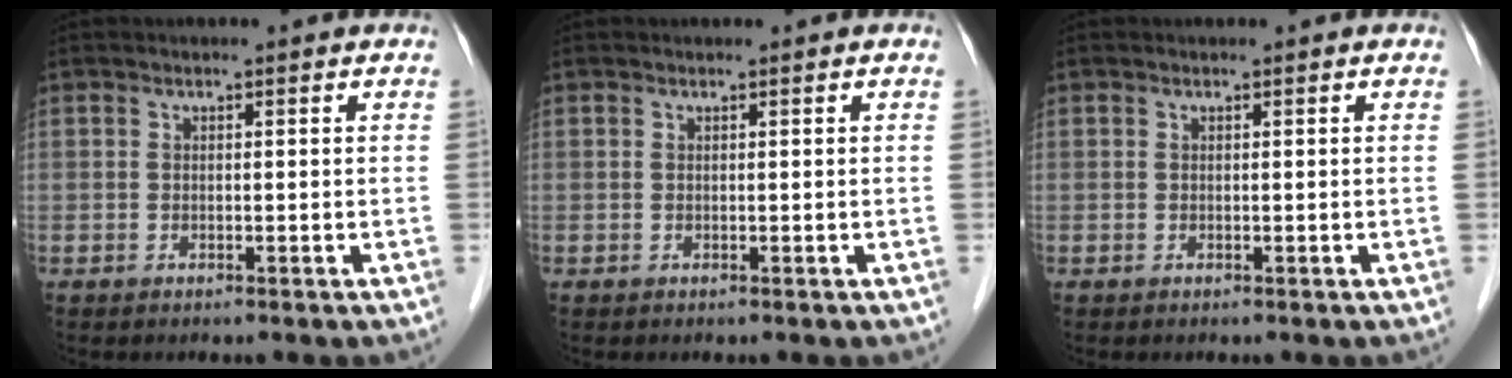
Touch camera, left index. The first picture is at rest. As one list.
[{"total": 0.0}, {"total": 0.0}]